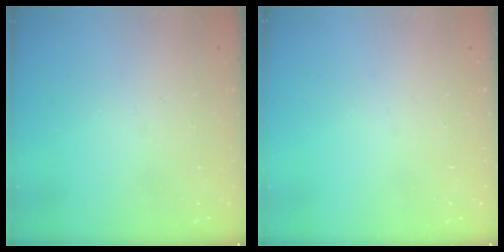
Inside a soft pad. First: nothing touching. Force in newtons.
{"total": 0.0}